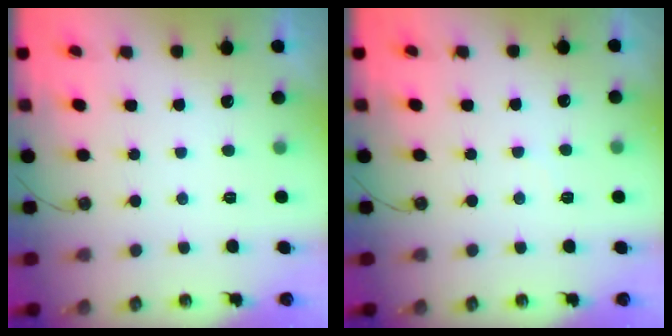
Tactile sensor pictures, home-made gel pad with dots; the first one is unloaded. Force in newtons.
{"total": 4.1, "press": 4.0, "slide": 0.7}